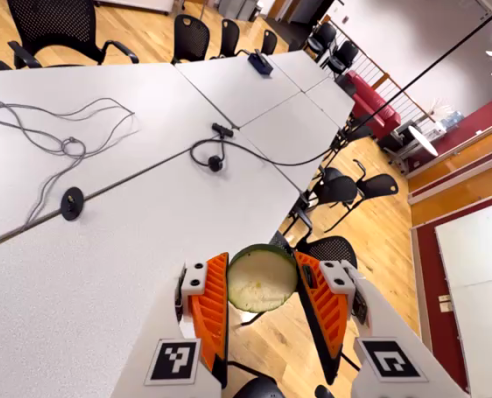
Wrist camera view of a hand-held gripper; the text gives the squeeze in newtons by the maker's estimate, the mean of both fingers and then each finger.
{"total": 9.7, "left": 10.9, "right": 8.6}